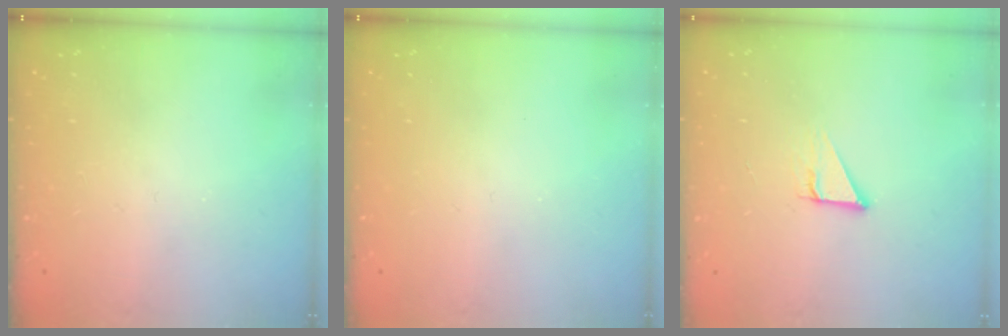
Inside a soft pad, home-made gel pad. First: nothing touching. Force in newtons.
{"total": 0.0}
{"total": 2.9, "press": 2.9, "slide": 0.2}